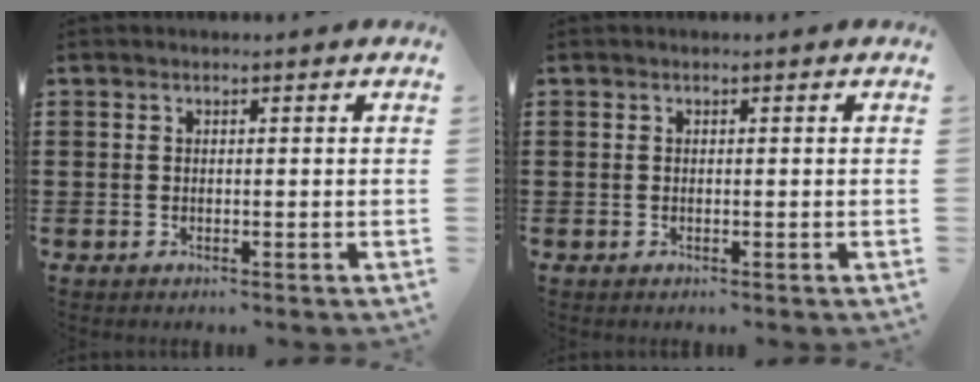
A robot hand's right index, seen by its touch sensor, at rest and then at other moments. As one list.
[{"total": 0.0}]